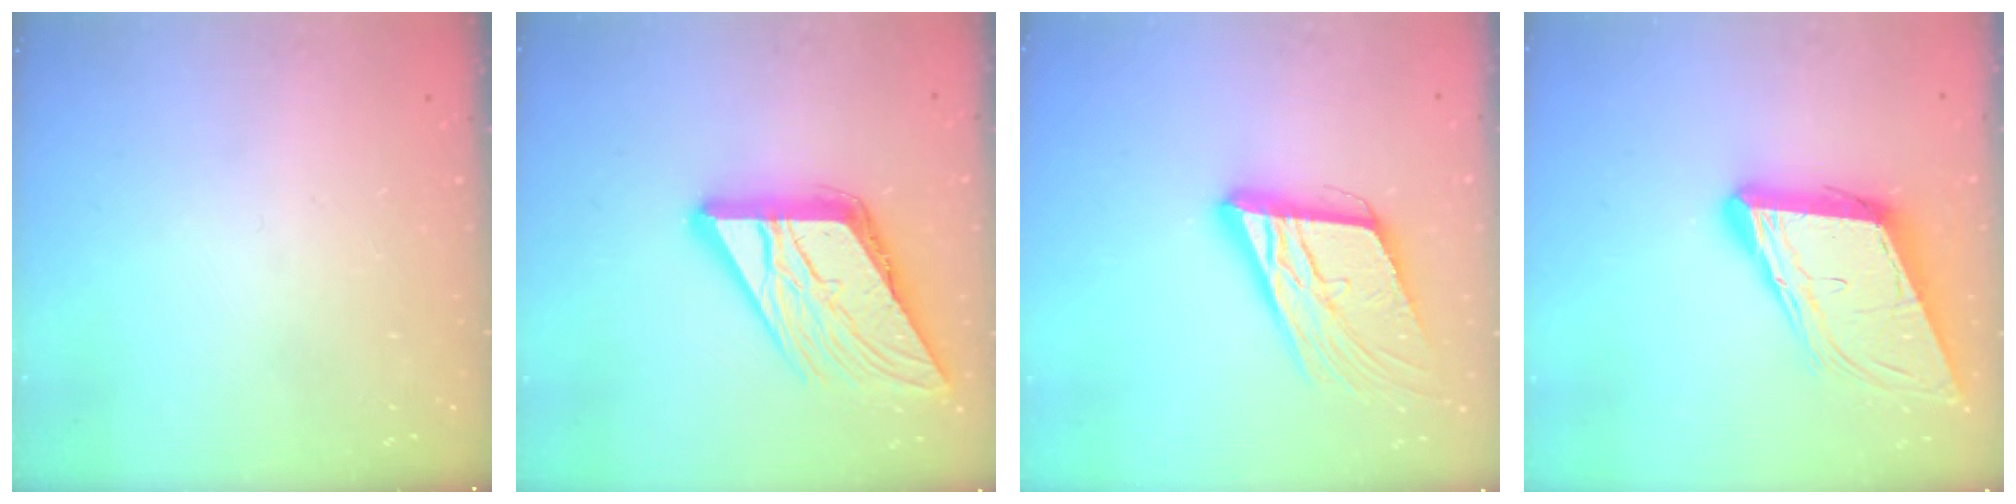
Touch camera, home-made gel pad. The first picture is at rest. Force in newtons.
{"total": 17.1, "press": 17.1, "slide": 1.8}
{"total": 16.9, "press": 16.5, "slide": 3.6}
{"total": 14.8, "press": 14.1, "slide": 4.2}